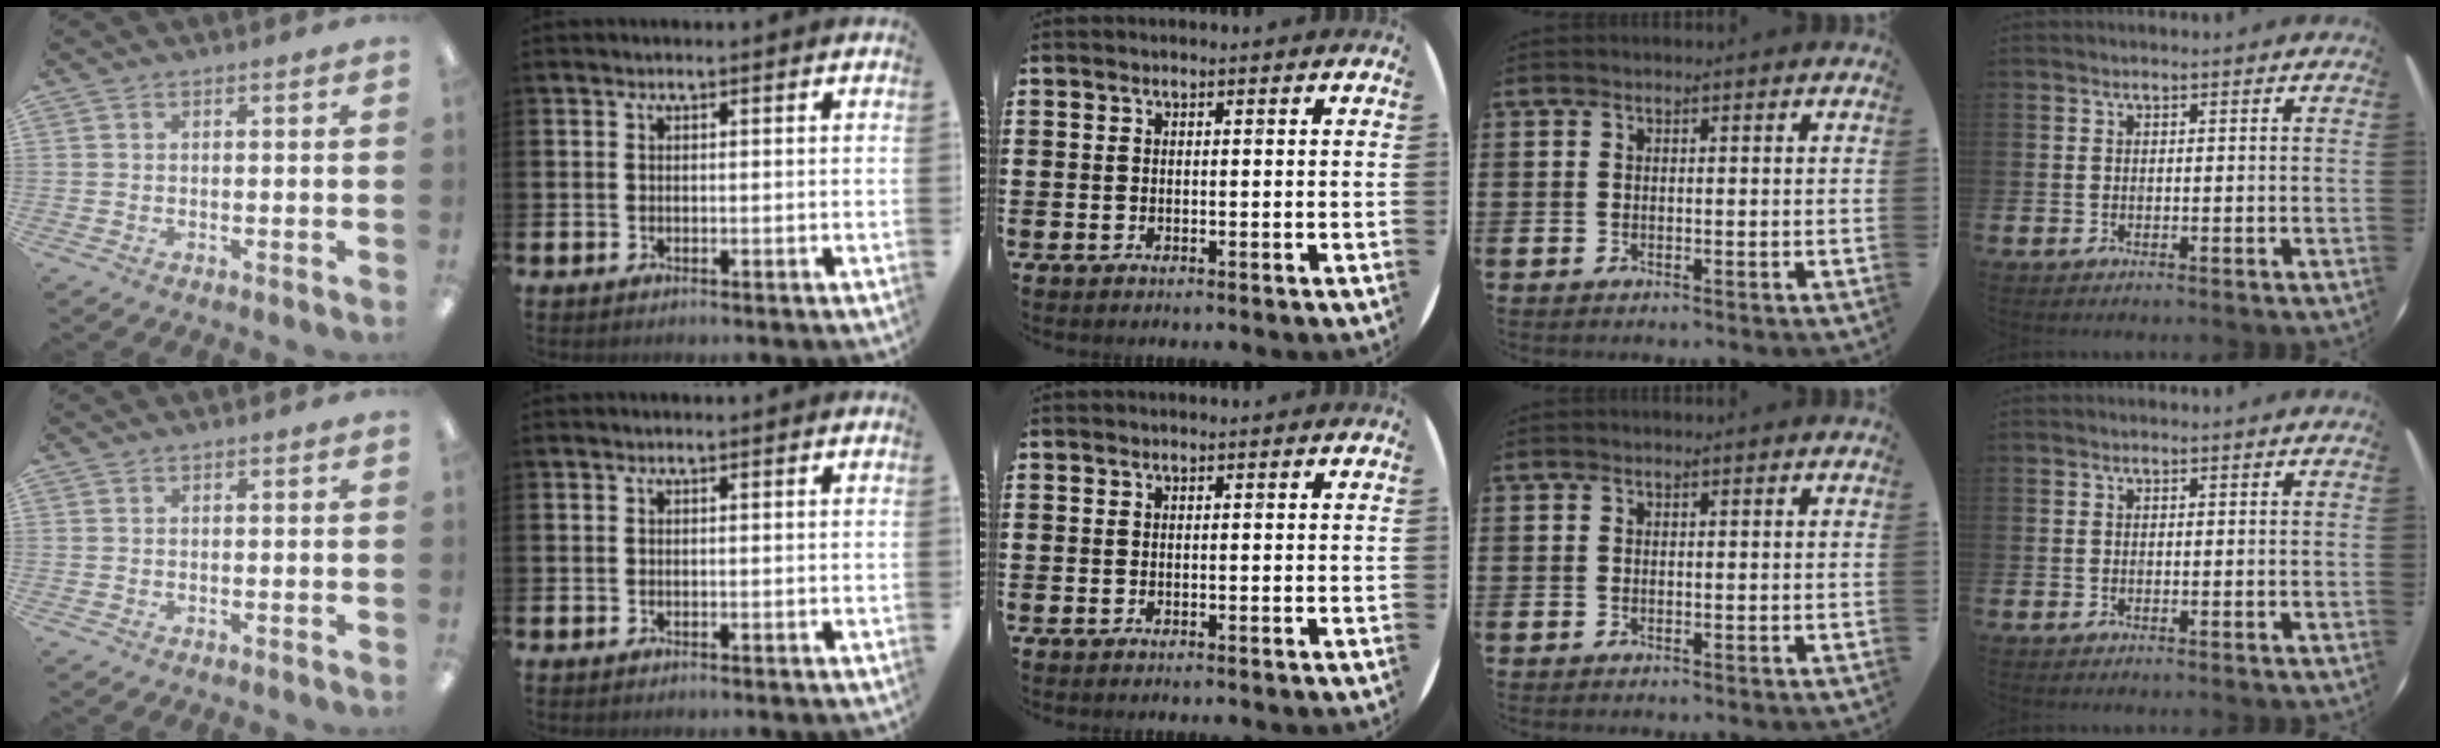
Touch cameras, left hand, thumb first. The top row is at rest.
{}